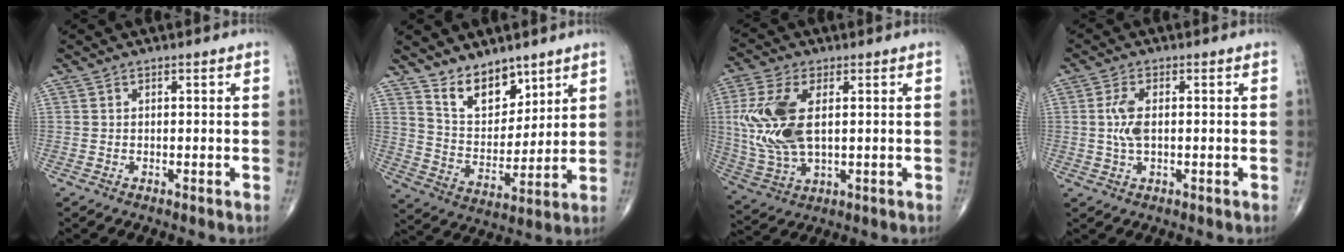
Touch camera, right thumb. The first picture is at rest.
{"total": 10.5, "force": [7.8, 5.3, 4.6], "torque": [-0.046, -0.066, 0.153]}
{"total": 14.0, "force": [1.9, 7.3, 11.8], "torque": [-0.267, -0.005, 0.045]}
{"total": 4.5, "force": [0.2, 2.0, 4.0], "torque": [-0.096, 0.002, 0.004]}